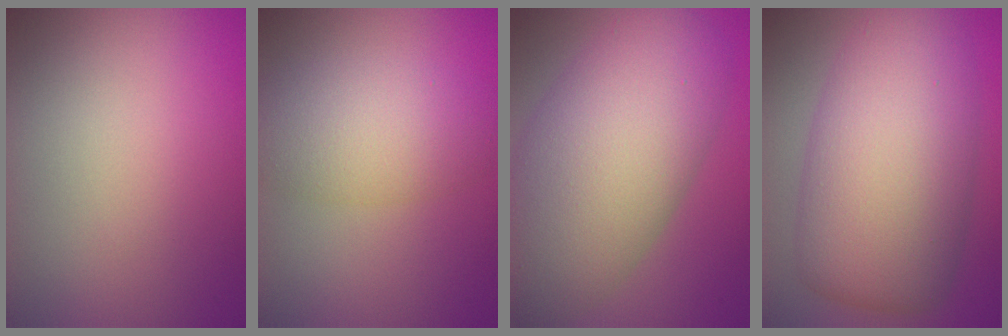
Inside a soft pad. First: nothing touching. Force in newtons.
{"total": 5.0, "press": 5.0, "slide": 0.3}
{"total": 11.8, "press": 11.8, "slide": 0.5}
{"total": 11.4, "press": 11.4, "slide": 0.2}